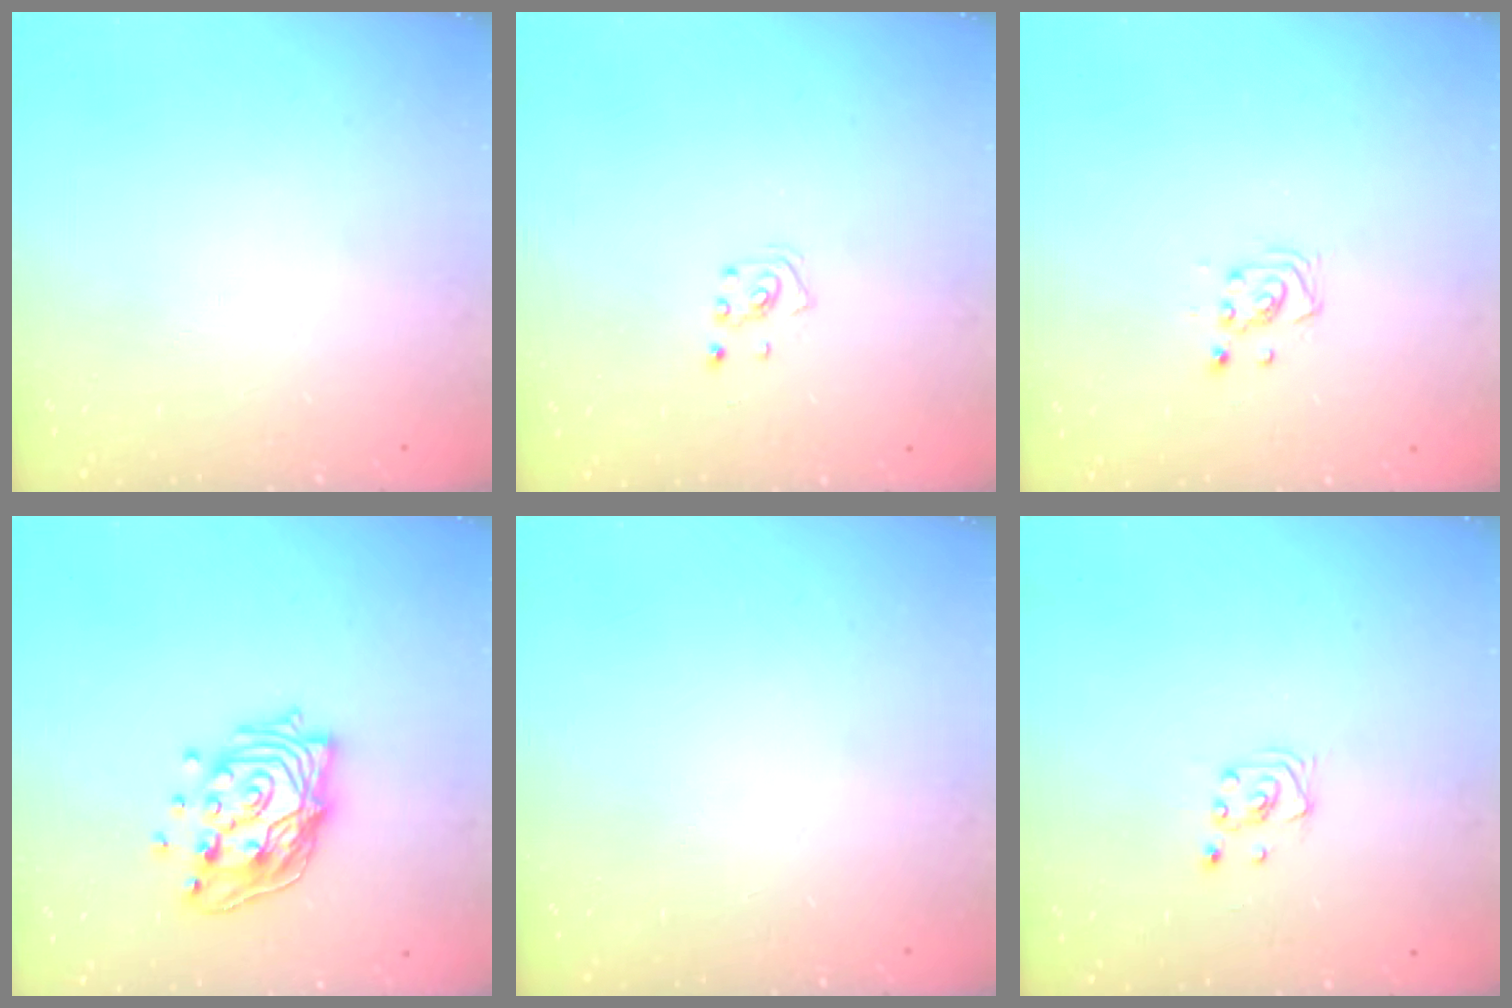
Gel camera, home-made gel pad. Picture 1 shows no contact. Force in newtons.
{"total": 2.0, "press": 2.0, "slide": 0.6}
{"total": 3.4, "press": 3.4, "slide": 0.3}
{"total": 16.5, "press": 16.1, "slide": 3.6}
{"total": 0.0}
{"total": 2.0, "press": 2.0, "slide": 0.1}